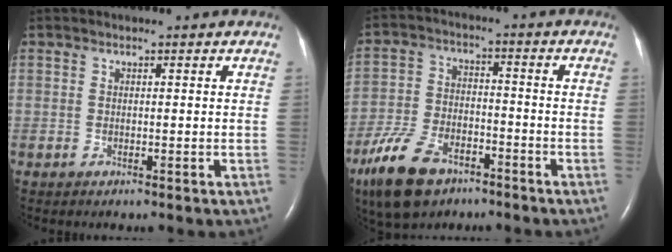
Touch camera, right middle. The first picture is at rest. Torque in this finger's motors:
{"motor_torque": [1.05, -1.09, 0.20, 0.12]}